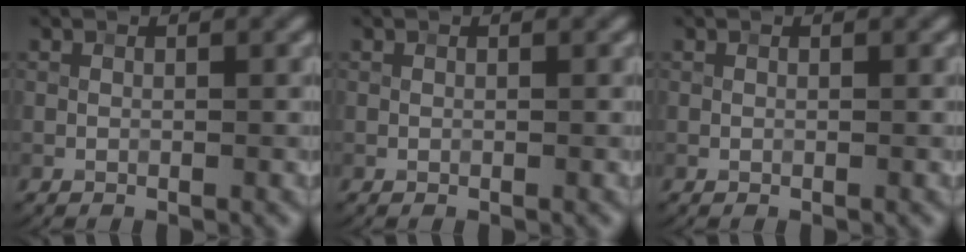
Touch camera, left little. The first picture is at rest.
{"total": 0.0}
{"total": 0.0}